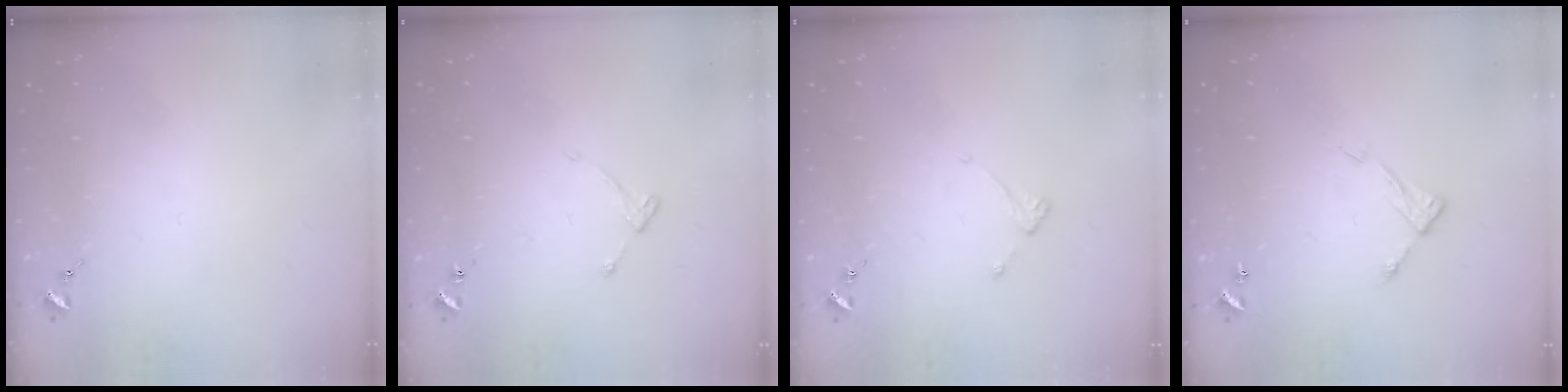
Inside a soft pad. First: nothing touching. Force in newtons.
{"total": 3.7, "press": 3.6, "slide": 0.5}
{"total": 3.4, "press": 3.4, "slide": 0.1}
{"total": 6.4, "press": 6.4, "slide": 0.3}